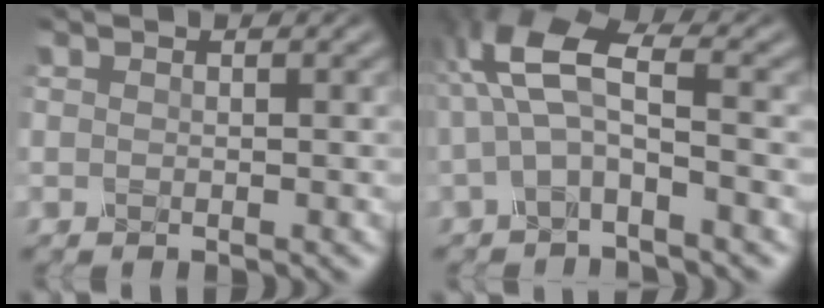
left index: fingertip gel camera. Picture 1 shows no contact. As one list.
[{"total": 5.1, "force": [-0.3, 1.7, 4.8], "torque": [-0.113, 0.020, -0.011]}]